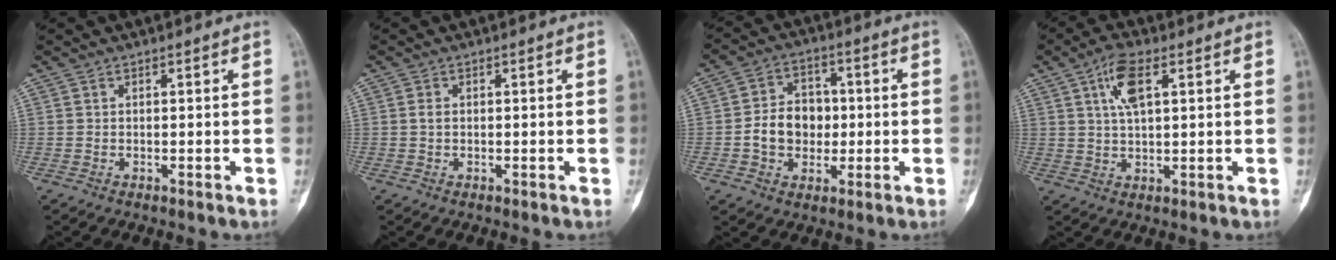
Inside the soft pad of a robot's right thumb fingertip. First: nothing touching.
{"total": 1.0, "force": [0.1, 0.7, 0.7], "torque": [-0.010, 0.001, 0.000]}
{"total": 9.4, "force": [-0.8, 7.5, 5.6], "torque": [-0.059, 0.021, -0.018]}
{"total": 6.9, "force": [2.6, 2.7, 5.8], "torque": [-0.107, -0.001, 0.049]}